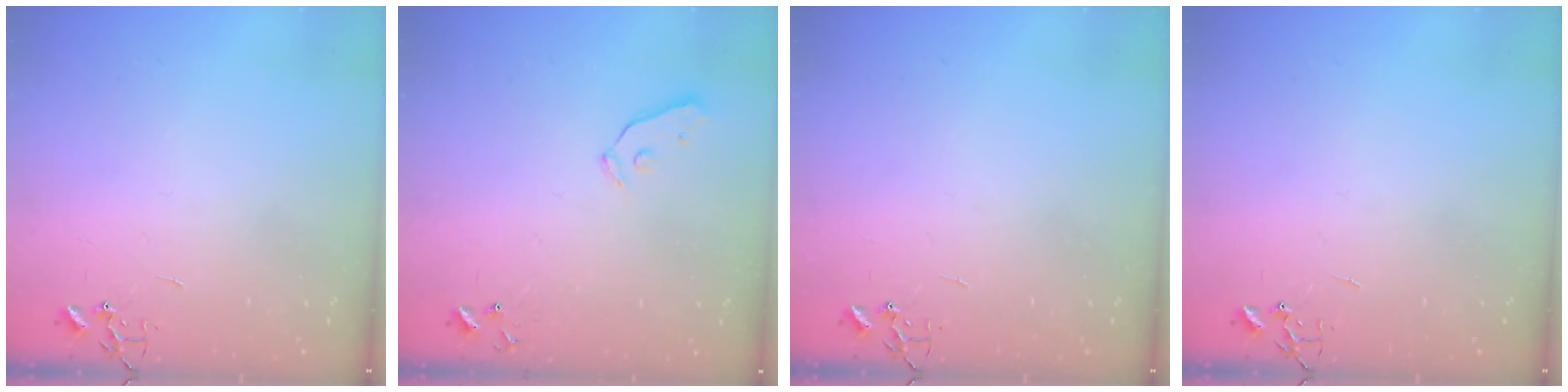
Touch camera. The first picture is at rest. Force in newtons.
{"total": 4.7, "press": 4.6, "slide": 0.7}
{"total": 0.0}
{"total": 0.0}